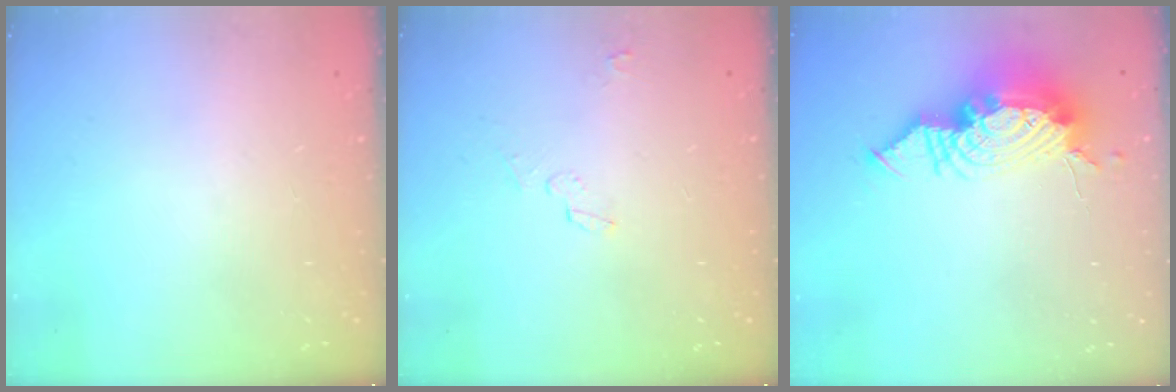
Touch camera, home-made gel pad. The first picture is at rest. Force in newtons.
{"total": 2.6, "press": 2.3, "slide": 1.2}
{"total": 18.6, "press": 18.2, "slide": 3.9}